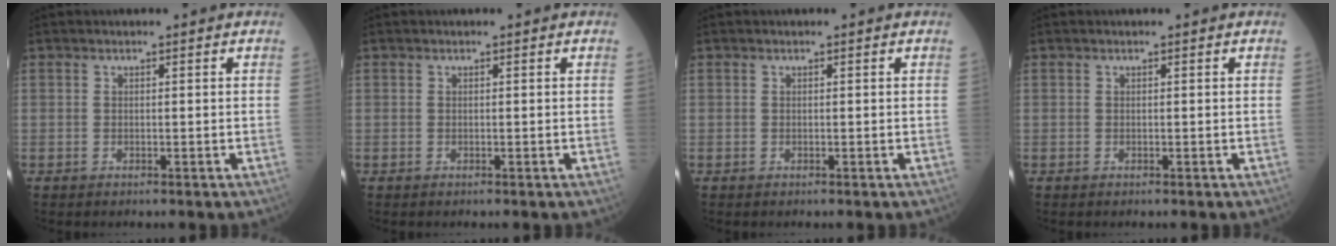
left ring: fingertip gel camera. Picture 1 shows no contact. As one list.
[{"total": 0.0}, {"total": 0.0}, {"total": 0.0}]